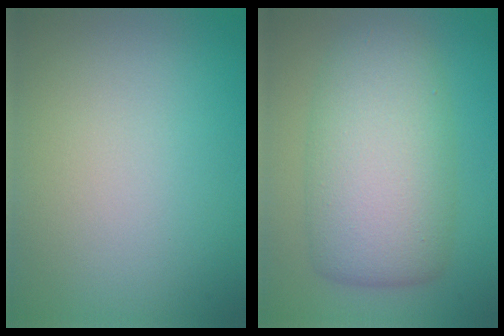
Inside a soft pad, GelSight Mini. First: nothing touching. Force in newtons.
{"total": 8.5, "press": 8.5, "slide": 0.1}